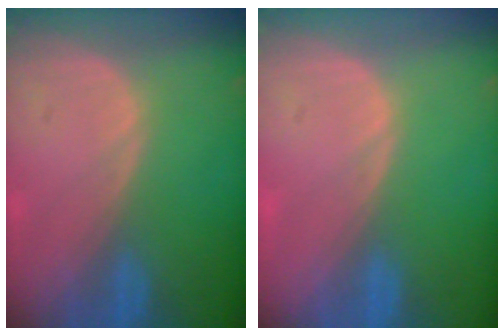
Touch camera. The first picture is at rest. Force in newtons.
{"total": 0.0}